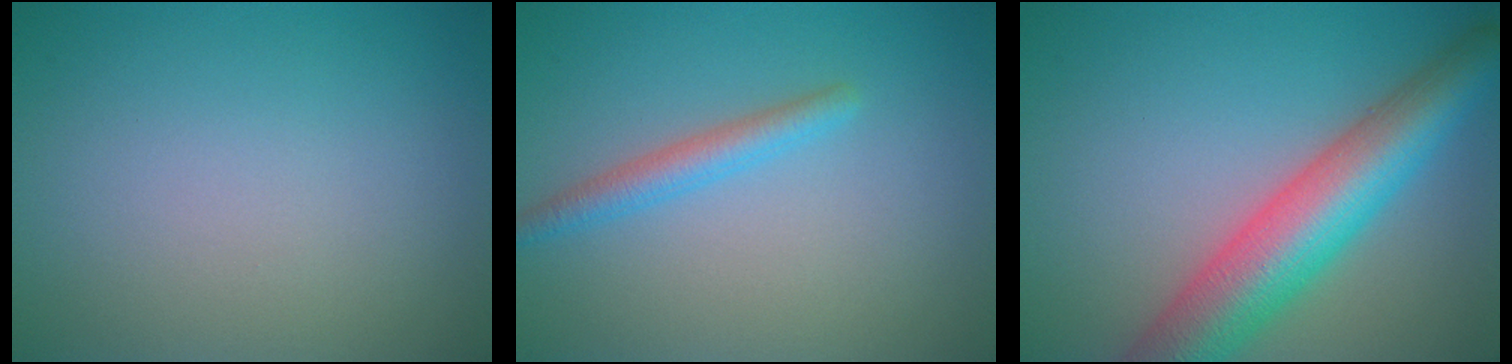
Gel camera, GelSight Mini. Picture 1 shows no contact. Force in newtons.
{"total": 2.2, "press": 2.2, "slide": 0.1}
{"total": 8.8, "press": 8.8, "slide": 0.4}